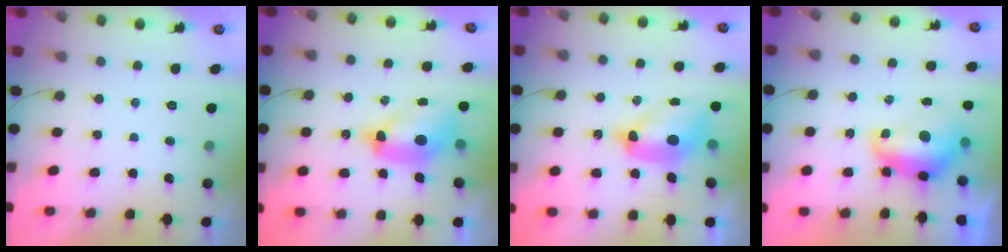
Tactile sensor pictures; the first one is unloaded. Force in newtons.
{"total": 11.3, "press": 11.2, "slide": 1.1}
{"total": 11.1, "press": 11.0, "slide": 1.2}
{"total": 9.6, "press": 9.5, "slide": 0.9}